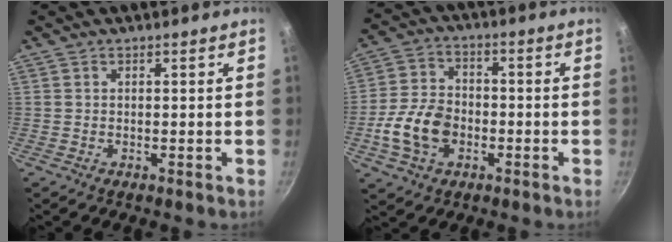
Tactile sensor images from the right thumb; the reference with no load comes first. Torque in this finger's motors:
{"motor_torque": [1.60, 1.73, 0.99, -0.83, 0.28]}